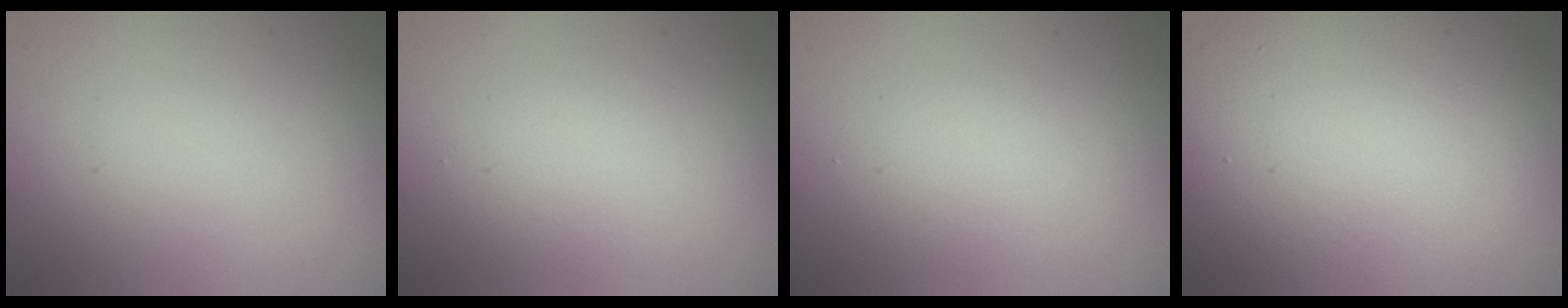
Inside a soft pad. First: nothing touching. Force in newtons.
{"total": 2.4, "press": 2.4, "slide": 0.0}
{"total": 2.0, "press": 2.0, "slide": 0.1}
{"total": 15.1, "press": 15.1, "slide": 1.0}